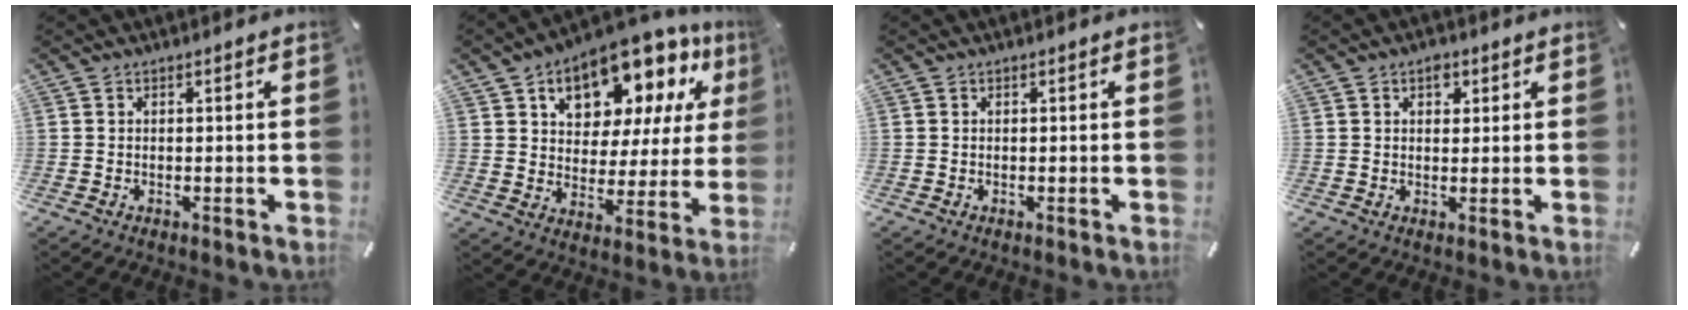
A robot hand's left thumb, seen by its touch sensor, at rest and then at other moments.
{"total": 15.5, "force": [10.4, 8.7, 7.6], "torque": [-0.118, -0.077, 0.179]}
{"total": 0.0}
{"total": 2.8, "force": [1.3, 2.0, 1.5], "torque": [-0.007, -0.004, 0.017]}